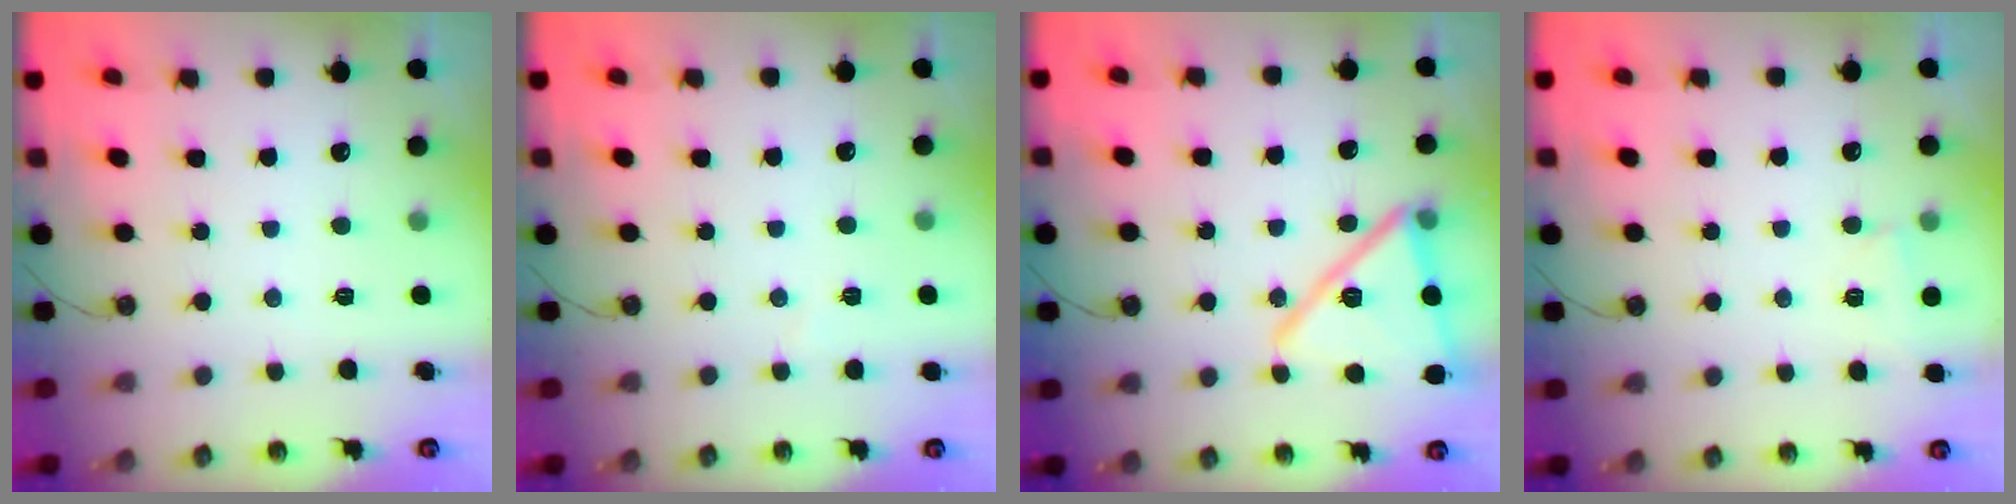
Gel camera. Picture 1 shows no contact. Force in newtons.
{"total": 2.8, "press": 2.7, "slide": 0.8}
{"total": 17.8, "press": 16.4, "slide": 7.0}
{"total": 2.1, "press": 2.1, "slide": 0.4}